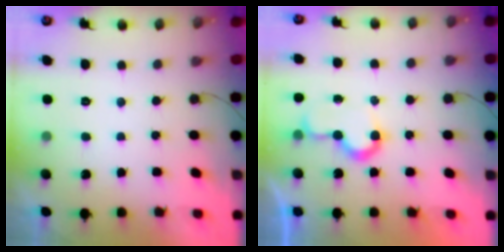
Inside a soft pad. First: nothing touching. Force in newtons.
{"total": 7.6, "press": 7.6, "slide": 0.5}